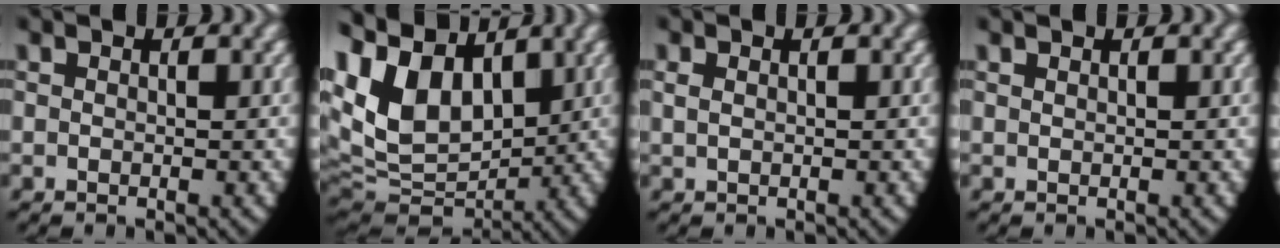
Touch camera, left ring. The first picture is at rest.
{"total": 13.6, "force": [2.1, 10.6, 8.4], "torque": [-0.200, -0.039, 0.048]}
{"total": 0.8, "force": [0.3, 0.3, 0.6], "torque": [-0.018, -0.003, 0.013]}
{"total": 0.5, "force": [0.4, -0.3, 0.1], "torque": [0.000, -0.002, 0.011]}